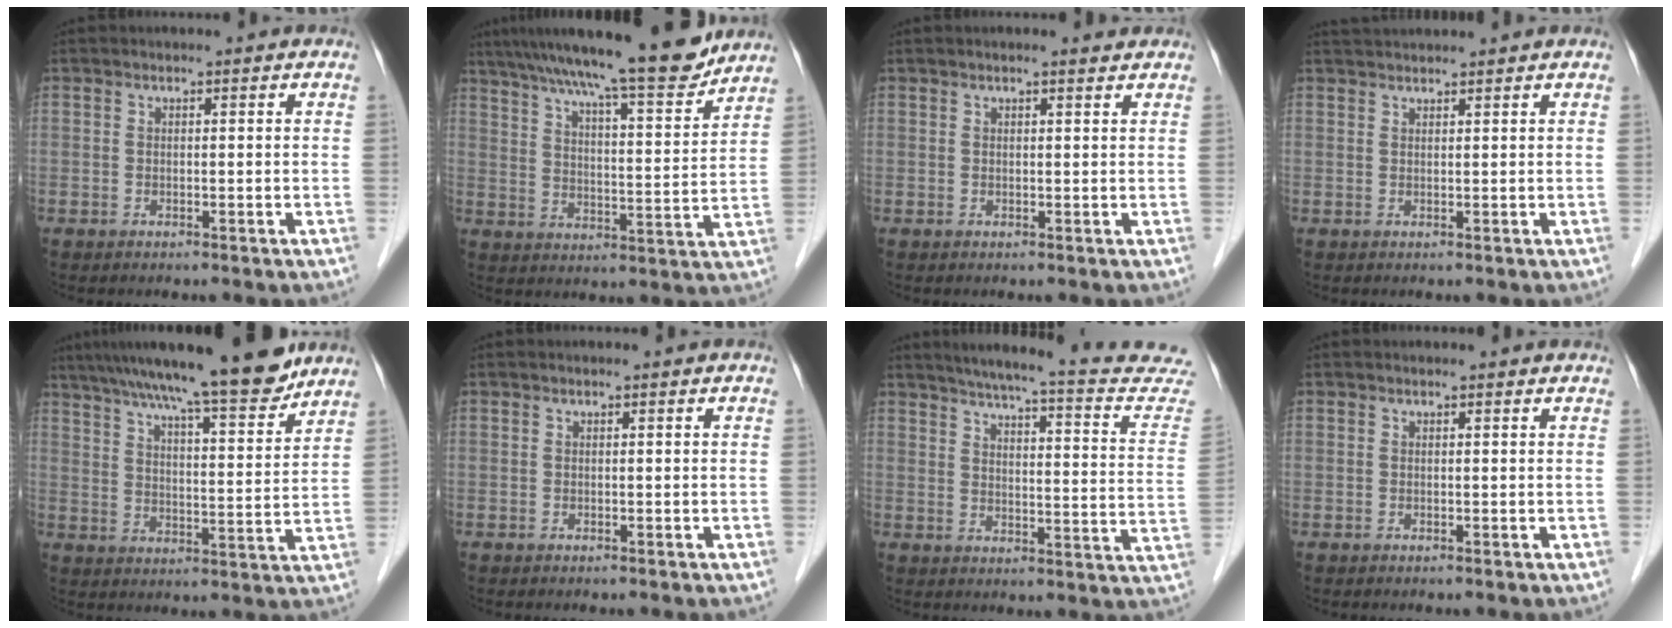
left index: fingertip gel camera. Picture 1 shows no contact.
{"total": 18.0, "force": [15.5, 0.9, 9.1], "torque": [-0.141, 0.006, 0.229]}
{"total": 2.0, "force": [1.8, 0.2, 0.9], "torque": [-0.017, 0.010, 0.023]}
{"total": 4.0, "force": [3.9, -0.4, 1.1], "torque": [-0.013, 0.034, 0.065]}
{"total": 17.4, "force": [14.7, 1.0, 9.2], "torque": [-0.141, 0.008, 0.220]}
{"total": 0.0}
{"total": 20.7, "force": [18.8, 1.6, 8.5], "torque": [-0.106, -0.050, 0.213]}
{"total": 1.2, "force": [1.2, 0.2, 0.1], "torque": [-0.015, 0.008, 0.008]}